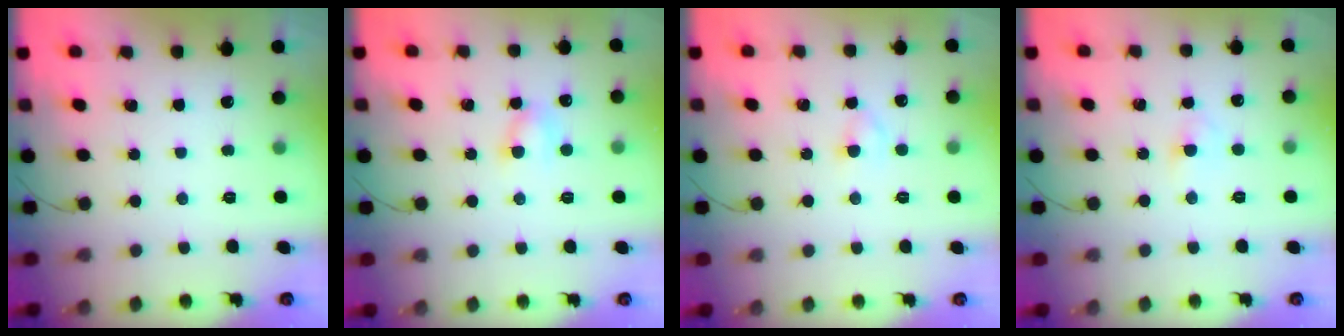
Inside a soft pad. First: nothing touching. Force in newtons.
{"total": 4.6, "press": 4.5, "slide": 0.8}
{"total": 1.9, "press": 1.7, "slide": 0.8}
{"total": 2.9, "press": 2.6, "slide": 1.2}